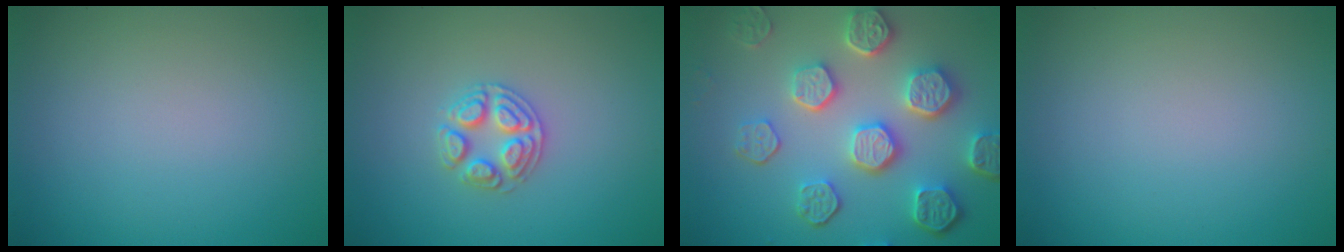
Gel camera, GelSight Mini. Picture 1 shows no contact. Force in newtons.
{"total": 2.6, "press": 2.5, "slide": 0.5}
{"total": 7.2, "press": 5.7, "slide": 4.3}
{"total": 0.0}